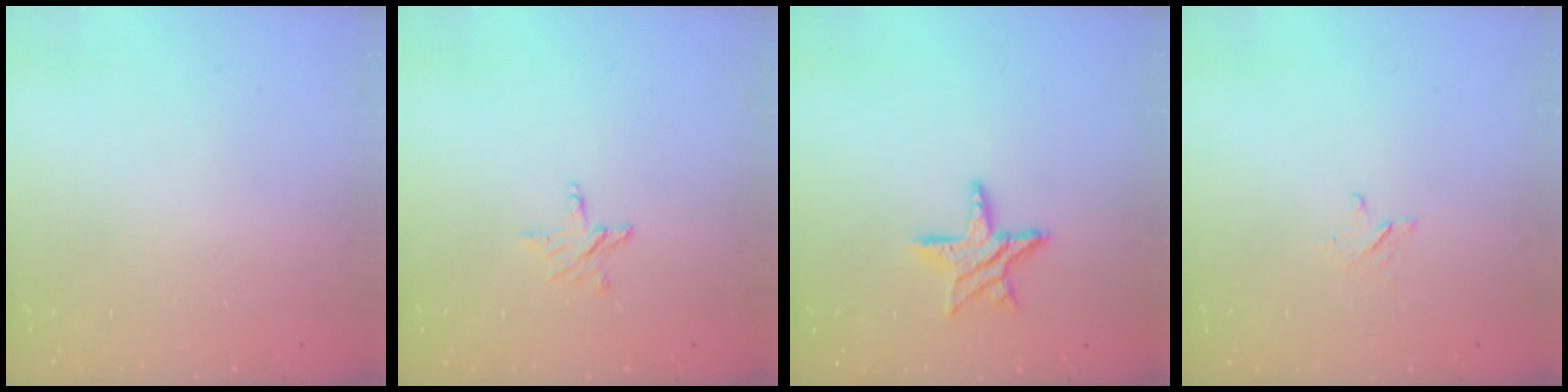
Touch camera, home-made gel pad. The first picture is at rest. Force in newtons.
{"total": 5.1, "press": 5.1, "slide": 0.6}
{"total": 10.5, "press": 10.4, "slide": 0.8}
{"total": 2.6, "press": 2.6, "slide": 0.3}